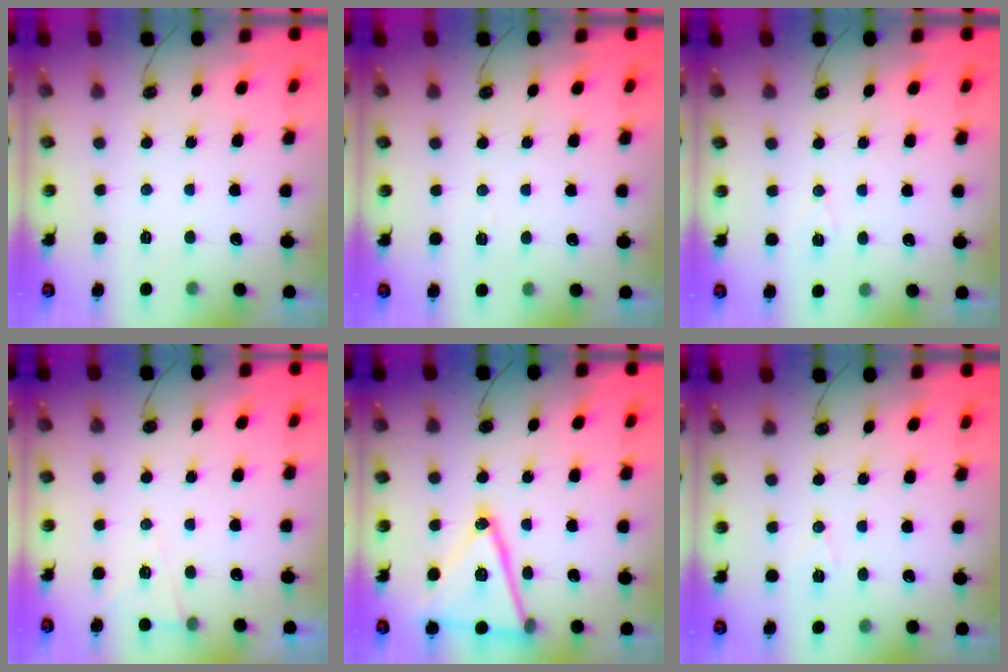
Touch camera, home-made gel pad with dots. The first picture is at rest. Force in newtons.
{"total": 2.9, "press": 2.2, "slide": 1.9}
{"total": 5.1, "press": 2.6, "slide": 4.4}
{"total": 5.8, "press": 3.7, "slide": 4.5}
{"total": 19.7, "press": 19.4, "slide": 3.4}
{"total": 6.2, "press": 4.3, "slide": 4.5}